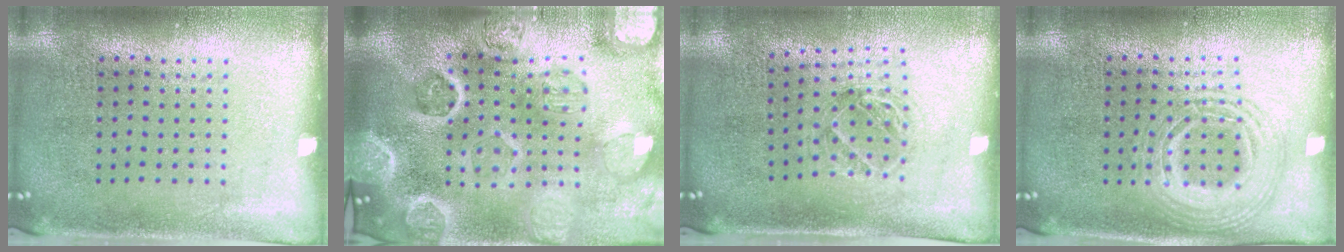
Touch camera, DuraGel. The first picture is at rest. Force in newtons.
{"total": 5.0, "press": 4.4, "slide": 2.4}
{"total": 1.1, "press": 1.1, "slide": 0.2}
{"total": 1.7, "press": 1.7, "slide": 0.1}